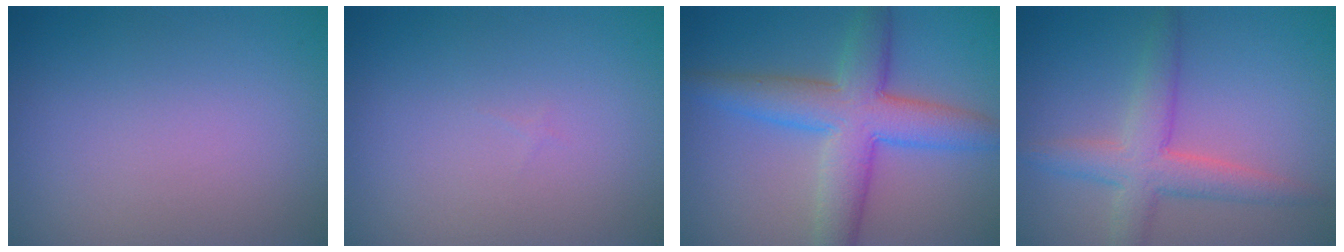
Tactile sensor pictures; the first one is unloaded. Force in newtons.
{"total": 0.0}
{"total": 7.3, "press": 7.3, "slide": 0.1}
{"total": 4.4, "press": 4.4, "slide": 0.3}